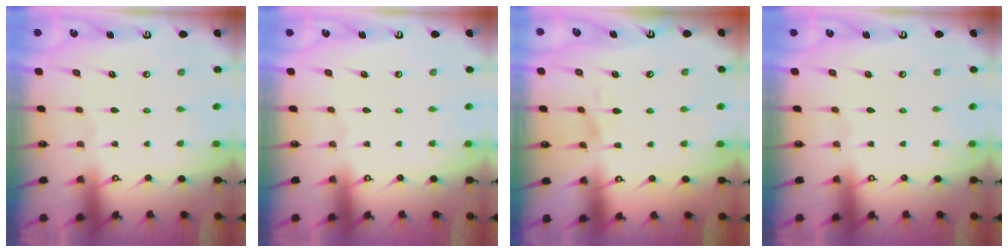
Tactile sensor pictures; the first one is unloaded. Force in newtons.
{"total": 0.0}
{"total": 4.4, "press": 4.4, "slide": 0.4}
{"total": 0.0}